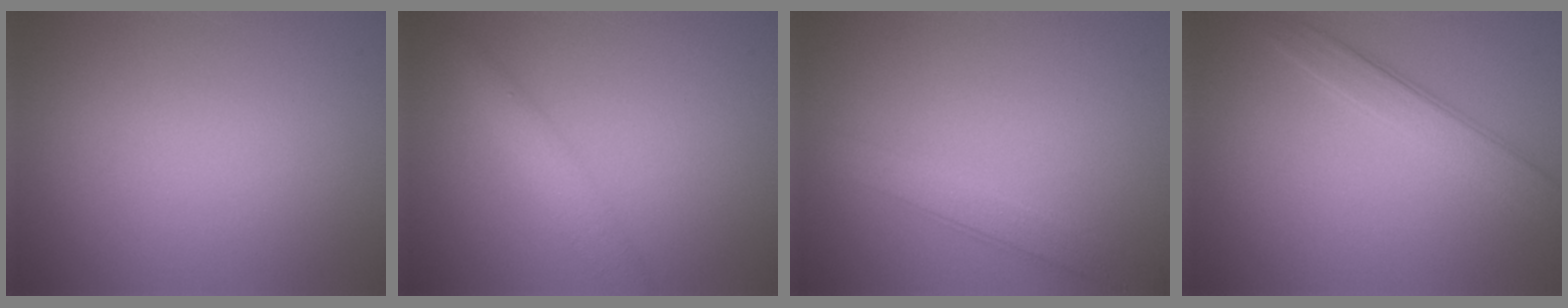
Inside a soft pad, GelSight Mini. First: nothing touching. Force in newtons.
{"total": 2.3, "press": 2.3, "slide": 0.0}
{"total": 2.7, "press": 2.7, "slide": 0.1}
{"total": 3.0, "press": 3.0, "slide": 0.1}